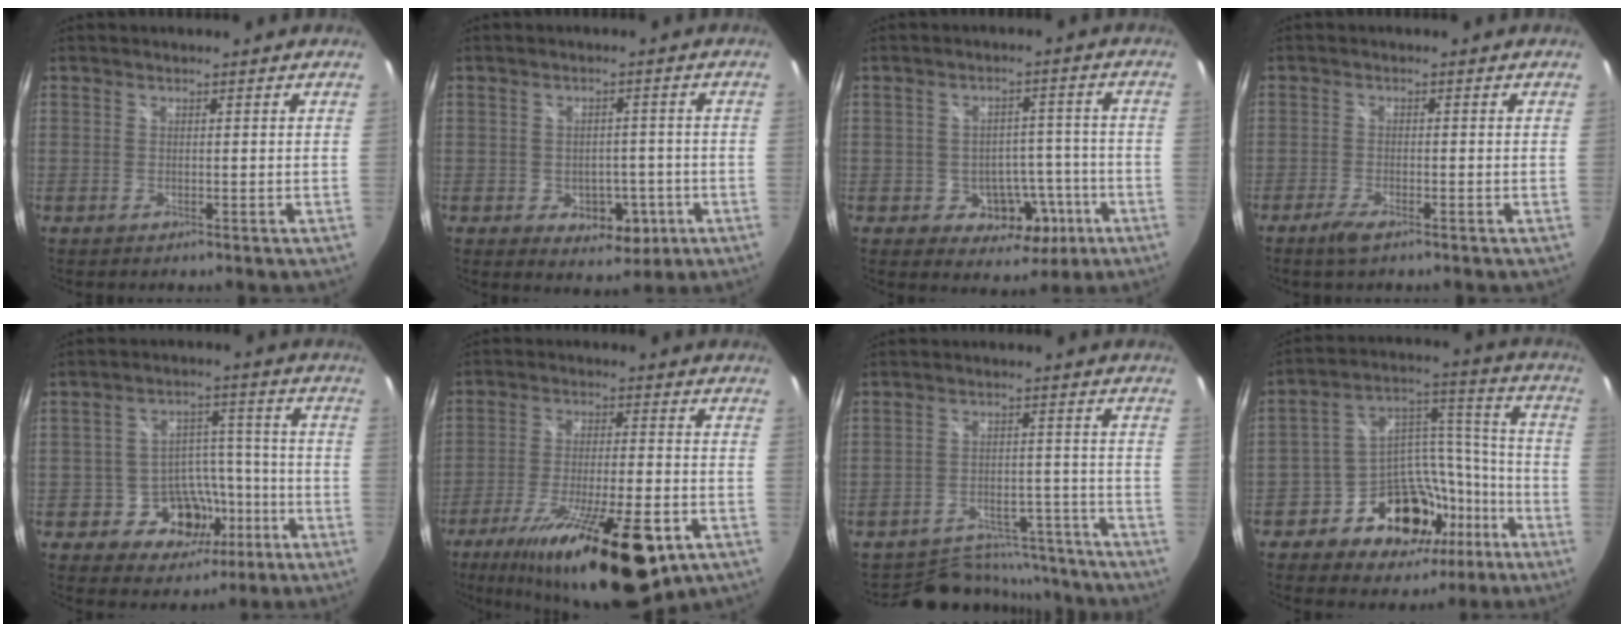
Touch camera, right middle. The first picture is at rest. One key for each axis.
{"total": 6.4, "fx": -2.2, "fy": 4.8, "fz": 3.6, "tx": -0.058, "ty": 0.002, "tz": -0.017}
{"total": 7.8, "fx": -3.1, "fy": 6.3, "fz": 3.4, "tx": -0.056, "ty": 0.023, "tz": -0.024}
{"total": 3.4, "fx": -2.5, "fy": 0.8, "fz": 2.1, "tx": -0.058, "ty": -0.007, "tz": -0.049}
{"total": 10.4, "fx": -4.6, "fy": 8.3, "fz": 4.2, "tx": -0.080, "ty": 0.033, "tz": -0.051}
{"total": 22.0, "fx": -13.2, "fy": 6.0, "fz": 16.5, "tx": -0.289, "ty": -0.047, "tz": -0.208}
{"total": 16.5, "fx": -14.8, "fy": 6.5, "fz": 3.5, "tx": -0.077, "ty": 0.032, "tz": -0.185}
{"total": 17.9, "fx": -10.1, "fy": 12.7, "fz": 7.6, "tx": -0.140, "ty": 0.079, "tz": -0.131}